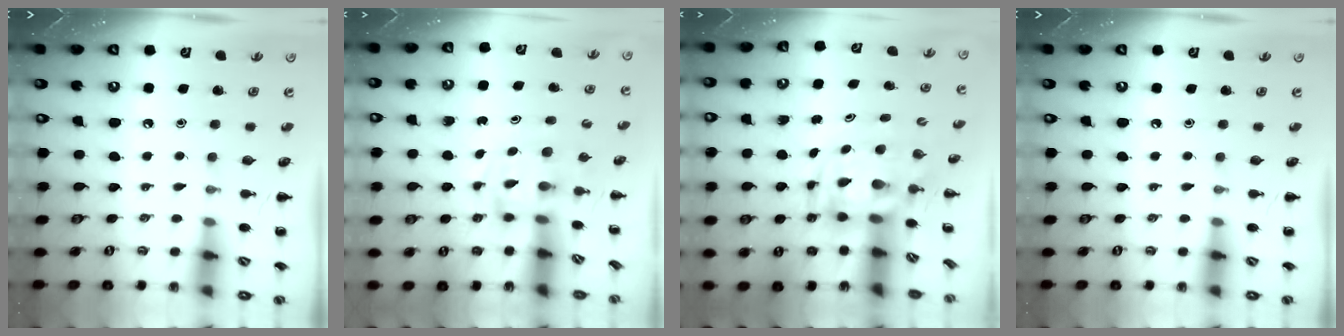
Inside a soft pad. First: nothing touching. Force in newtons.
{"total": 2.9, "press": 2.9, "slide": 0.2}
{"total": 3.2, "press": 3.1, "slide": 0.7}
{"total": 0.0}